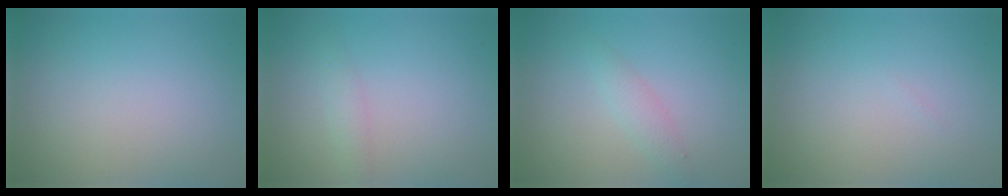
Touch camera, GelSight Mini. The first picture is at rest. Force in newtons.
{"total": 1.3, "press": 1.3, "slide": 0.0}
{"total": 1.5, "press": 1.5, "slide": 0.0}
{"total": 0.0}